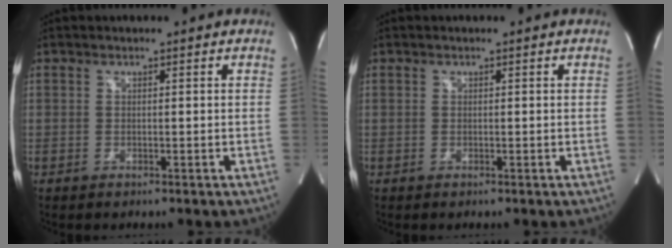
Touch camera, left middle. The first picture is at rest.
{"total": 0.0}